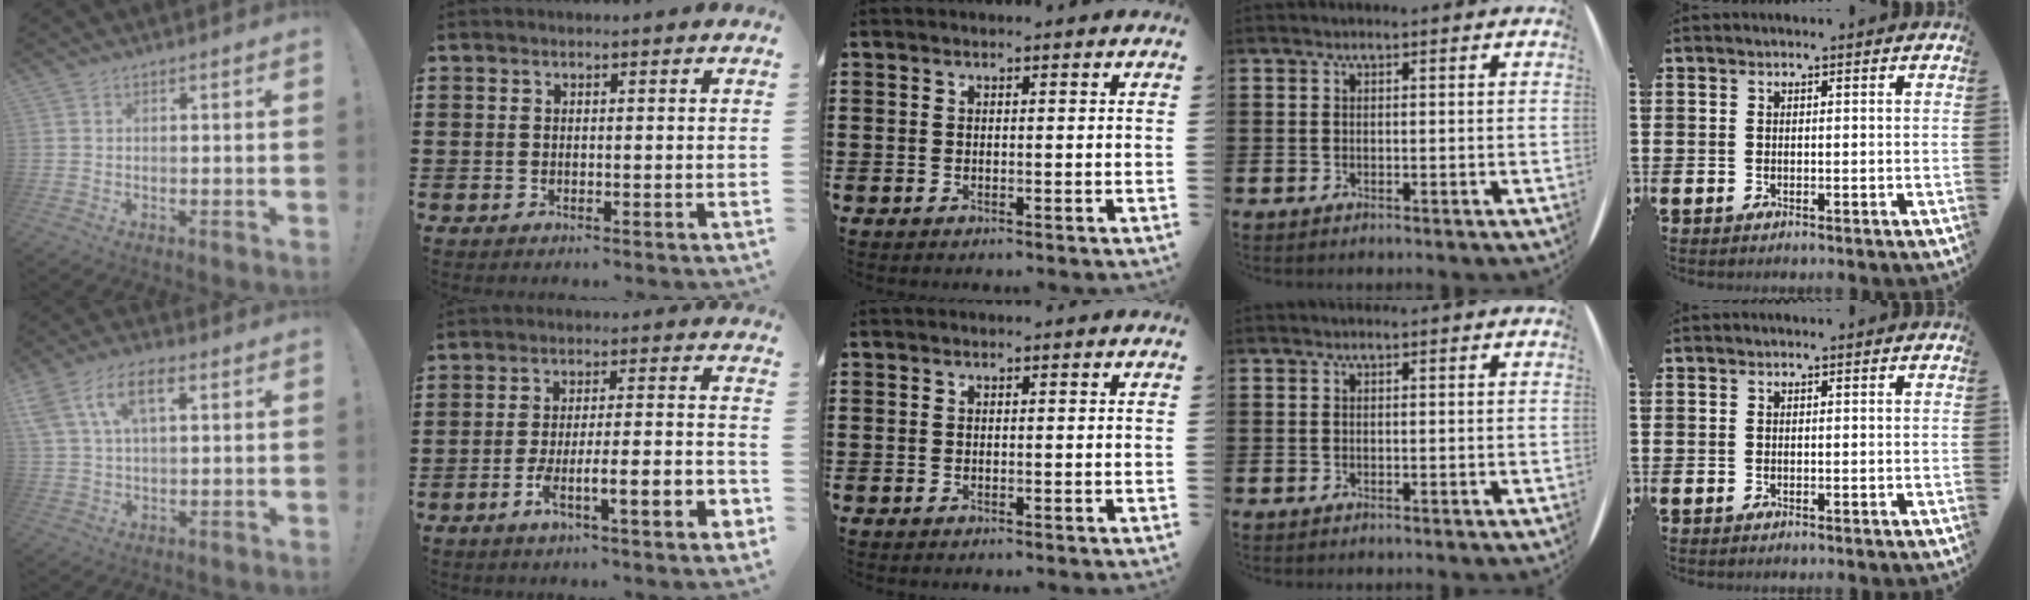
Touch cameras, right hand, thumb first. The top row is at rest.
{"thumb": {"total": 10.7, "force": [4.3, 5.8, 7.9], "torque": [-0.142, 0.004, 0.080]}, "index": {"total": 7.3, "force": [-4.2, 0.8, 5.9], "torque": [-0.103, -0.006, -0.079]}}